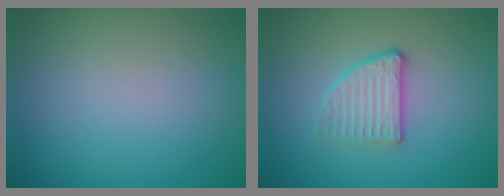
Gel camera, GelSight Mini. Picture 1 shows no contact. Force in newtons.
{"total": 2.7, "press": 2.4, "slide": 1.2}